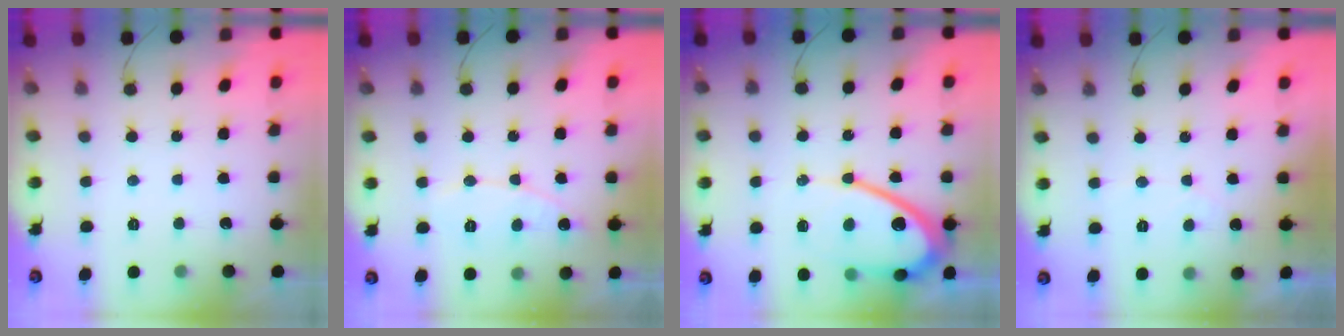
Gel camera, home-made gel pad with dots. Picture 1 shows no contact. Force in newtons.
{"total": 6.8, "press": 6.8, "slide": 0.5}
{"total": 12.6, "press": 12.5, "slide": 1.2}
{"total": 2.7, "press": 2.7, "slide": 0.1}